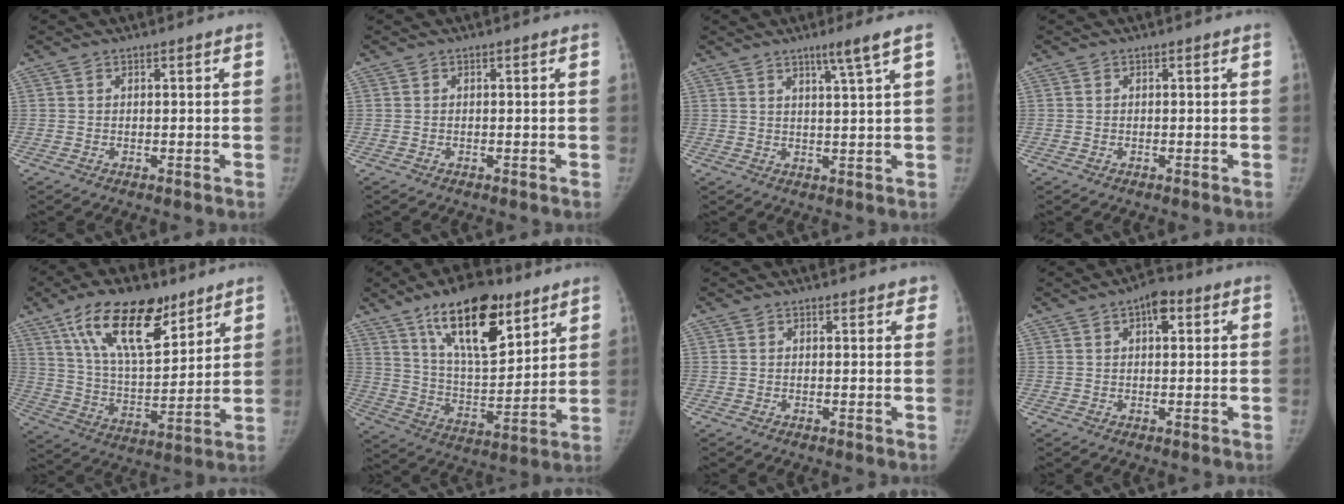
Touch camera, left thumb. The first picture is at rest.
{"total": 0.0}
{"total": 4.3, "force": [2.7, -0.9, 3.2], "torque": [-0.055, -0.021, 0.049]}
{"total": 0.0}
{"total": 19.5, "force": [11.7, 8.7, 13.0], "torque": [-0.188, -0.052, 0.211]}
{"total": 20.2, "force": [12.0, 8.5, 13.9], "torque": [-0.188, -0.060, 0.210]}
{"total": 2.0, "force": [1.6, 1.2, 0.2], "torque": [0.027, -0.005, 0.007]}
{"total": 4.8, "force": [2.0, 2.6, 3.6], "torque": [-0.036, 0.002, 0.022]}